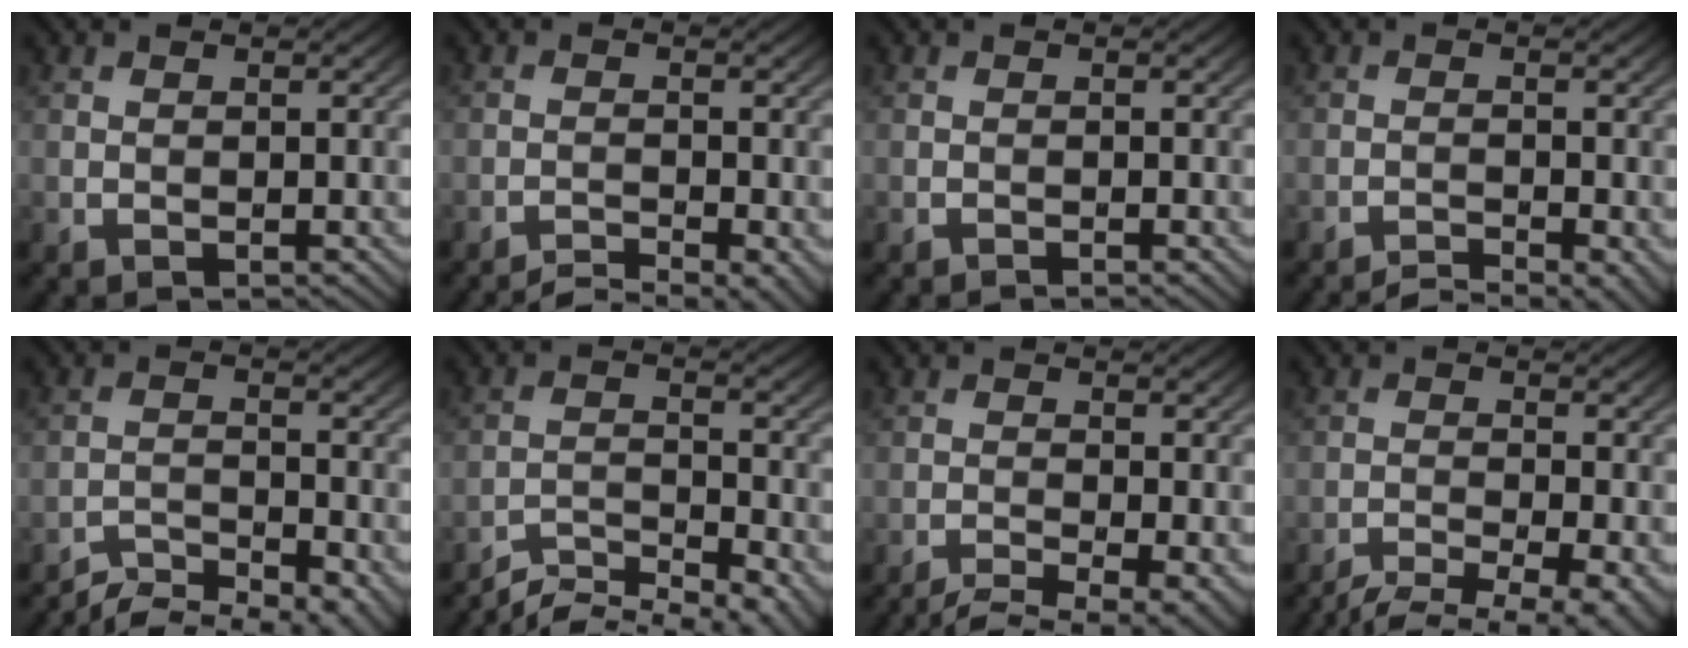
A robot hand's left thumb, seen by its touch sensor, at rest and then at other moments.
{"total": 4.7, "force": [-3.8, 0.7, 2.7], "torque": [-0.044, 0.001, -0.069]}
{"total": 0.6, "force": [-0.5, 0.0, 0.2], "torque": [-0.002, 0.001, -0.013]}
{"total": 4.2, "force": [-3.3, 0.6, 2.4], "torque": [-0.039, 0.003, -0.061]}
{"total": 7.3, "force": [-6.4, 1.6, 3.3], "torque": [-0.057, -0.006, -0.102]}
{"total": 7.6, "force": [-6.5, 1.7, 3.6], "torque": [-0.066, -0.004, -0.107]}
{"total": 6.9, "force": [-5.2, 1.4, 4.4], "torque": [-0.072, -0.016, -0.077]}
{"total": 9.2, "force": [-7.5, 1.9, 4.9], "torque": [-0.077, -0.015, -0.098]}